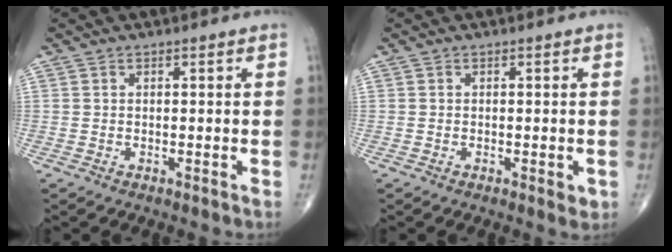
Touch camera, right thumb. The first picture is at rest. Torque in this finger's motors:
{"motor_torque": [-0.10, -0.03, 0.06, 0.09, 0.00]}